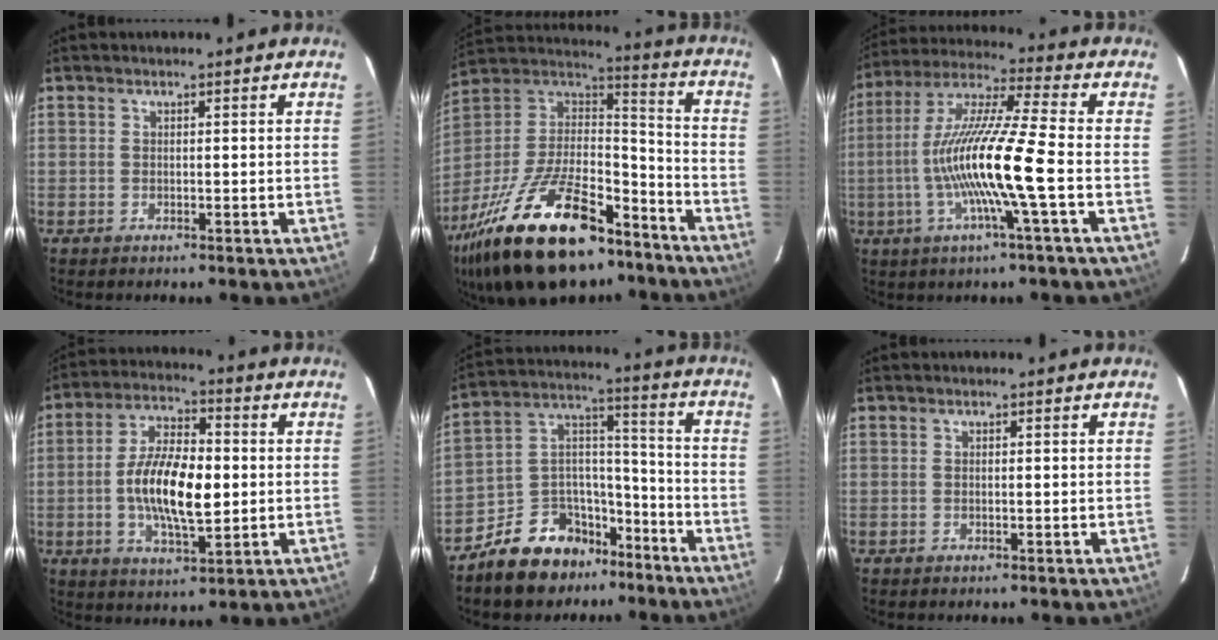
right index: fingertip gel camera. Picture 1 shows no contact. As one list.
[{"total": 32.5, "force": [-21.1, 13.8, 20.6], "torque": [-0.407, -0.017, -0.331]}, {"total": 16.0, "force": [-3.6, -0.5, 15.6], "torque": [-0.303, -0.001, -0.071]}, {"total": 13.3, "force": [-0.9, 5.4, 12.2], "torque": [-0.233, 0.004, -0.017]}, {"total": 14.2, "force": [-10.1, 8.8, 4.7], "torque": [-0.099, 0.069, -0.154]}, {"total": 0.0}]